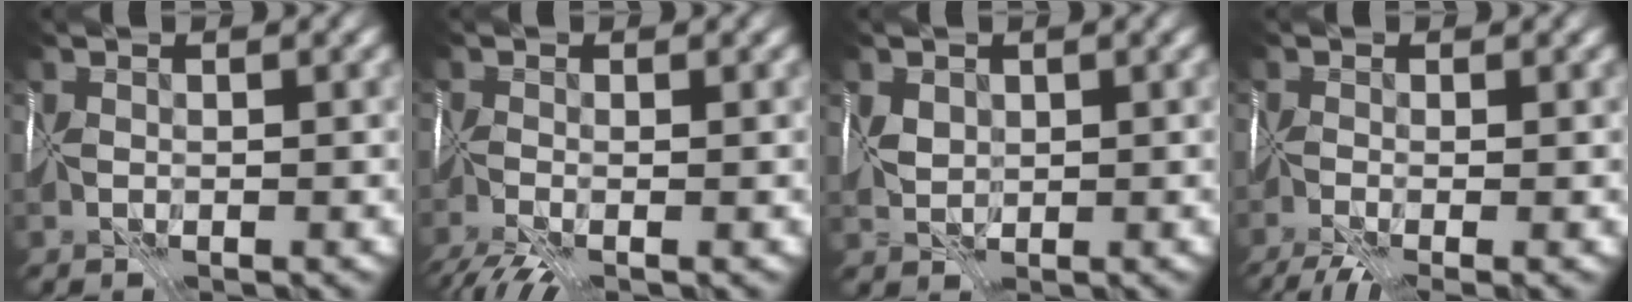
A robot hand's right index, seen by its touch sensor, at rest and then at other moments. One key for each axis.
{"total": 4.2, "fx": -3.1, "fy": 1.2, "fz": 2.5, "tx": -0.053, "ty": -0.029, "tz": -0.048}
{"total": 2.0, "fx": 0.9, "fy": 1.5, "fz": 0.8, "tx": -0.015, "ty": 0.007, "tz": 0.016}
{"total": 5.7, "fx": -3.8, "fy": 1.7, "fz": 3.8, "tx": -0.073, "ty": -0.034, "tz": -0.052}